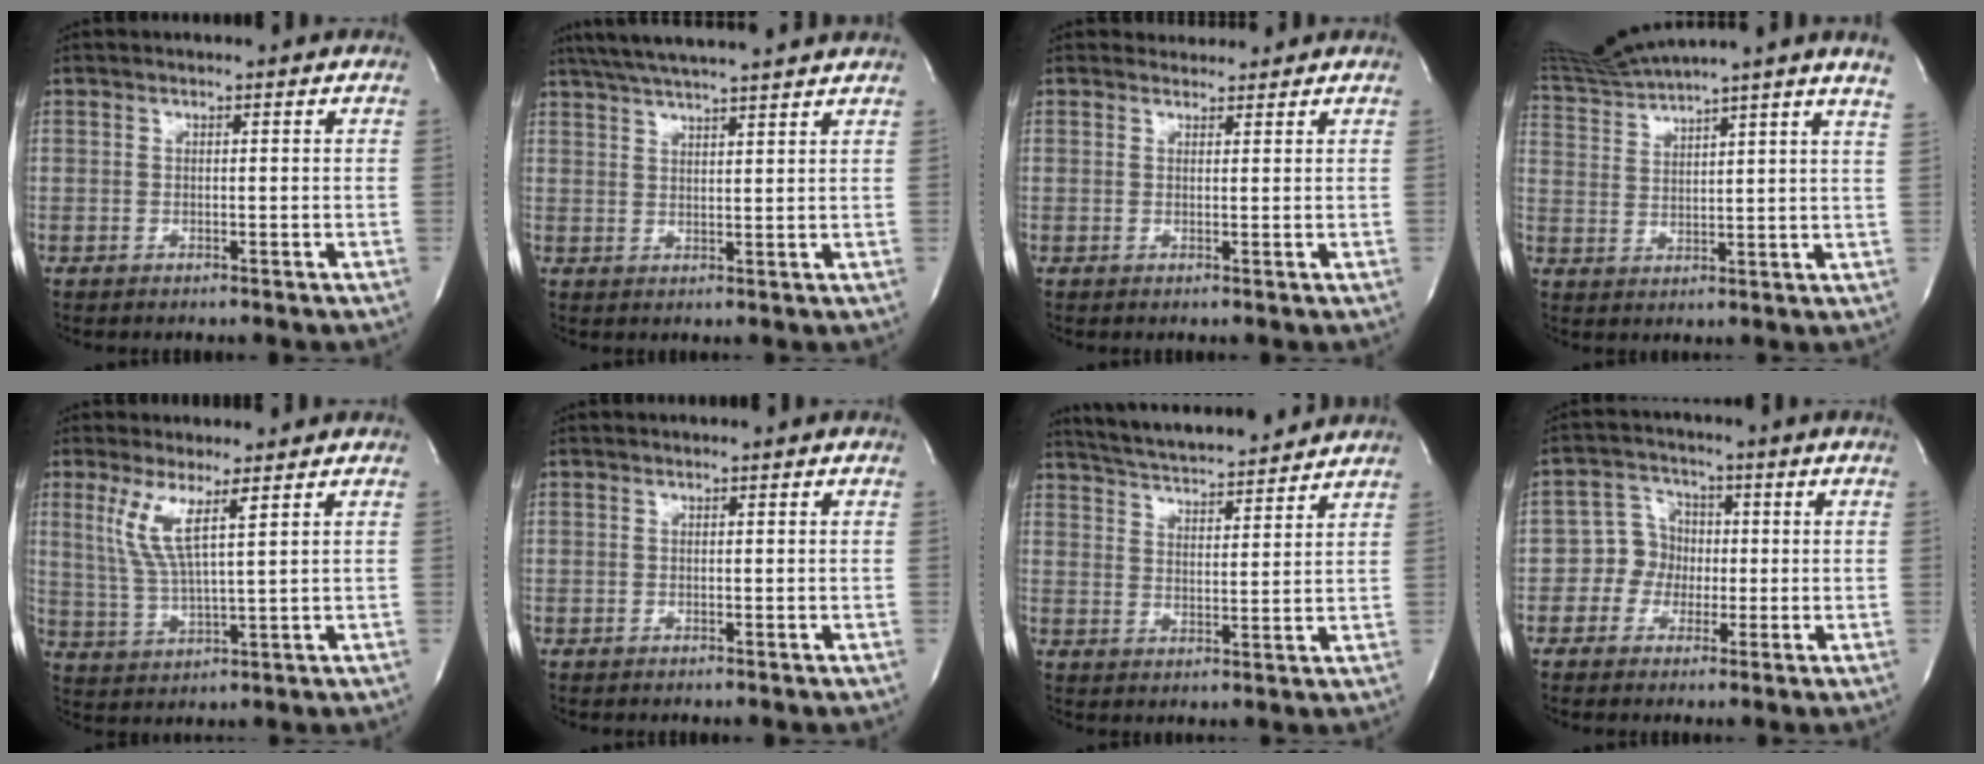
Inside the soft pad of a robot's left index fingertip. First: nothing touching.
{"total": 14.5, "force": [12.8, 0.3, 6.8], "torque": [-0.125, 0.029, 0.182]}
{"total": 1.9, "force": [1.7, 0.6, -0.4], "torque": [-0.001, 0.006, 0.024]}
{"total": 13.7, "force": [12.2, -3.1, 5.3], "torque": [-0.092, -0.043, 0.178]}
{"total": 6.3, "force": [2.9, 0.0, 5.5], "torque": [-0.119, -0.011, 0.066]}
{"total": 0.0}
{"total": 14.6, "force": [13.6, 1.5, 5.0], "torque": [-0.091, 0.015, 0.205]}
{"total": 5.0, "force": [-0.9, 4.7, 1.5], "torque": [-0.029, 0.015, -0.019]}